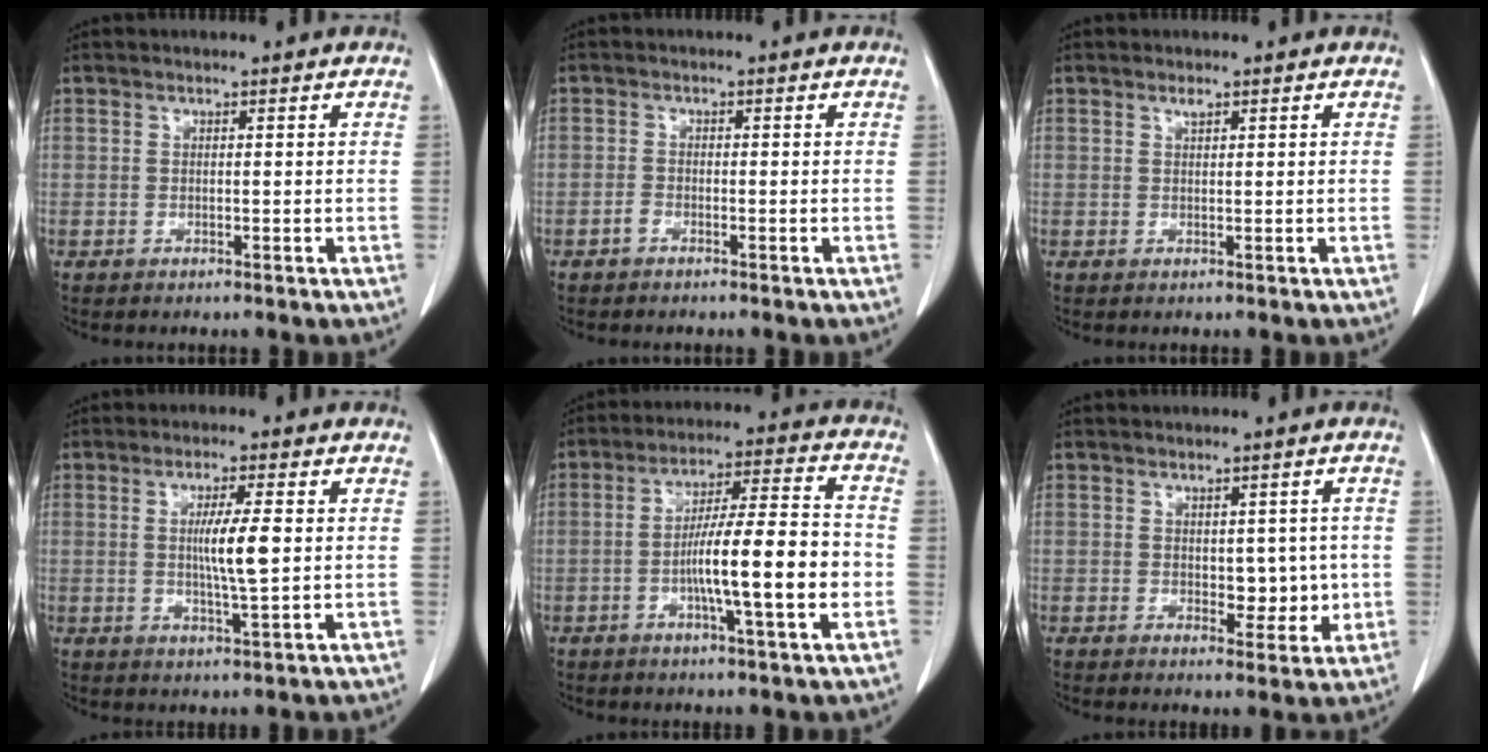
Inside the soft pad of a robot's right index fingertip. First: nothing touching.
{"total": 0.9, "force": [-0.7, 0.4, 0.5], "torque": [-0.016, -0.001, -0.013]}
{"total": 0.7, "force": [0.6, 0.2, 0.3], "torque": [-0.005, 0.000, 0.010]}
{"total": 6.1, "force": [0.4, 0.1, 6.1], "torque": [-0.109, -0.007, 0.007]}
{"total": 13.7, "force": [-2.9, 0.7, 13.3], "torque": [-0.217, 0.009, -0.048]}
{"total": 4.7, "force": [0.1, 2.9, 3.7], "torque": [-0.034, 0.003, 0.013]}